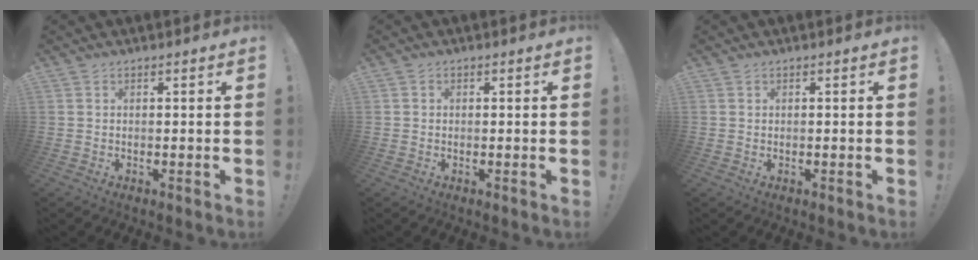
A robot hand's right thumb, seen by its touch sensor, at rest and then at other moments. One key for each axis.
{"total": 0.8, "fx": -0.1, "fy": 0.7, "fz": 0.1, "tx": -0.005, "ty": 0.004, "tz": -0.002}
{"total": 0.0}